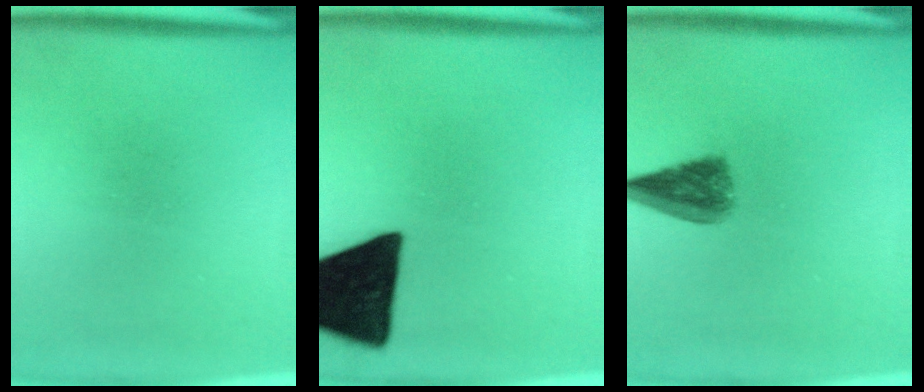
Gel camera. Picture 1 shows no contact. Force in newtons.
{"total": 19.2}
{"total": 5.4}